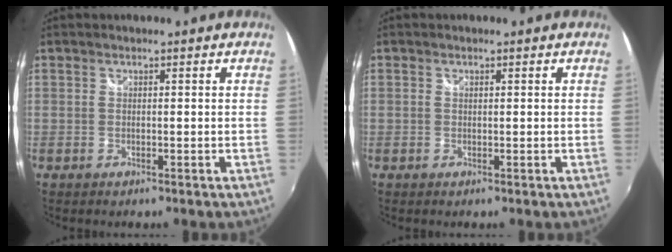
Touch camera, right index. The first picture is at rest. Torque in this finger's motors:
{"motor_torque": [-0.10, -0.02, -0.03, -0.01]}